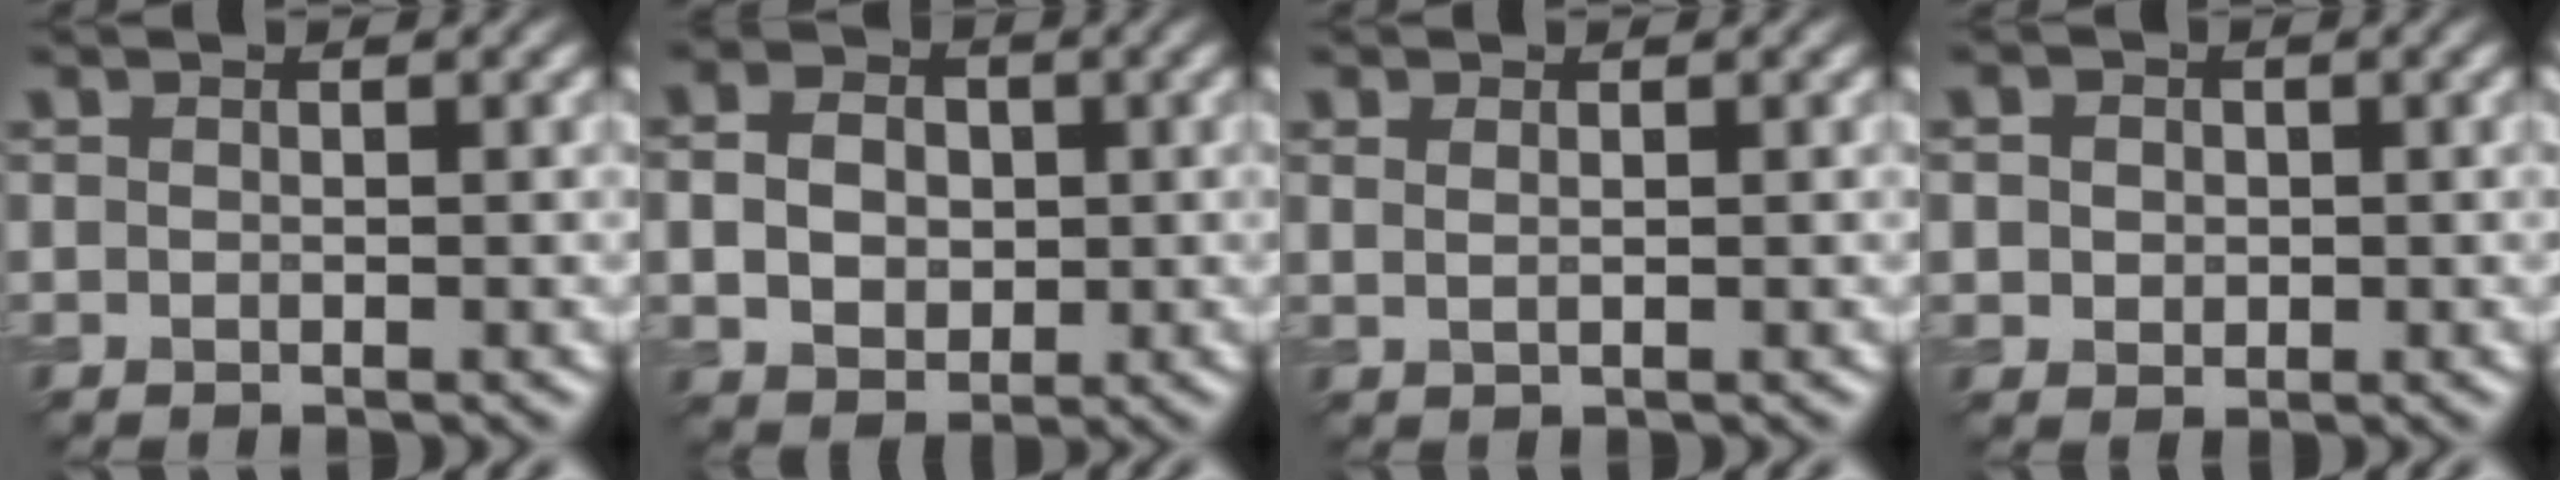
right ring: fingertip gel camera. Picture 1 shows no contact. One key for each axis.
{"total": 4.6, "fx": 0.1, "fy": 3.6, "fz": 2.8, "tx": -0.058, "ty": 0.003, "tz": -0.003}
{"total": 0.9, "fx": 0.5, "fy": 0.4, "fz": 0.6, "tx": -0.012, "ty": -0.003, "tz": 0.013}
{"total": 2.9, "fx": 0.8, "fy": 2.5, "fz": 1.3, "tx": -0.019, "ty": 0.011, "tz": 0.002}